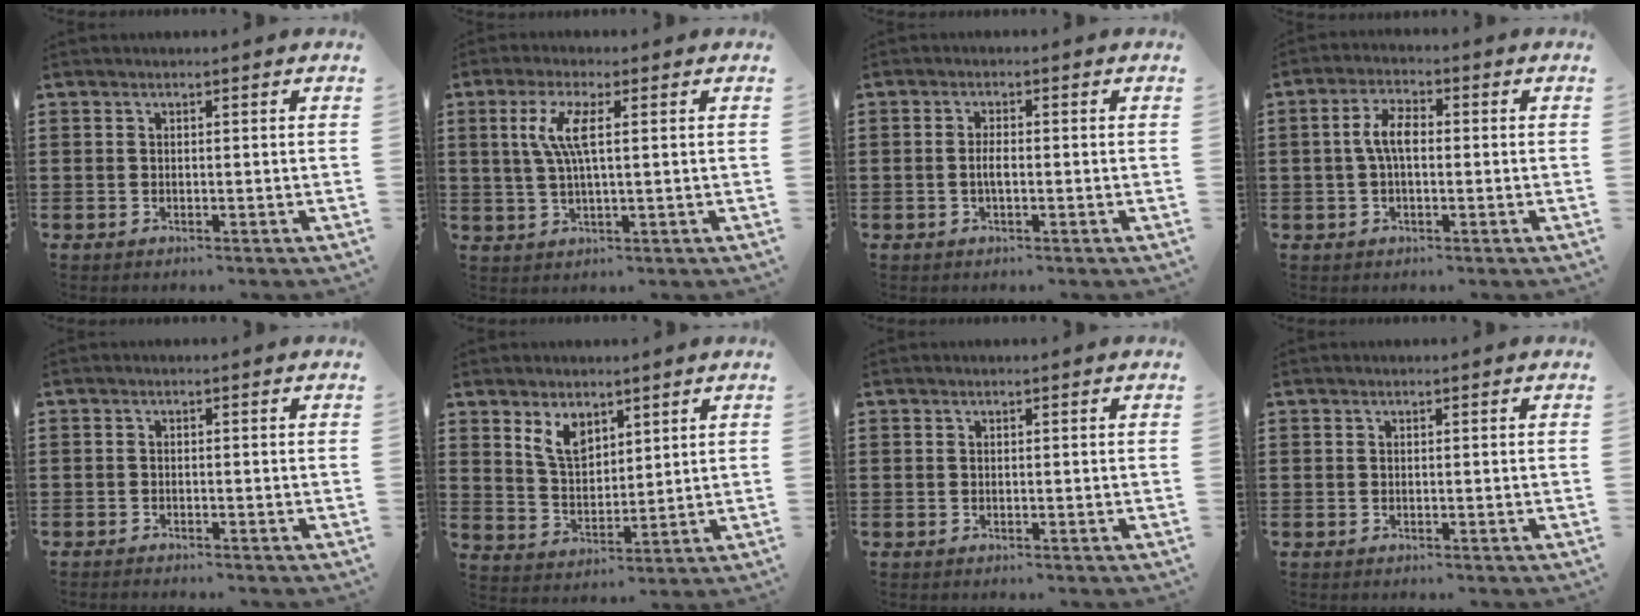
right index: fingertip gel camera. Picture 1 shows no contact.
{"total": 5.4, "force": [1.2, 0.9, 5.1], "torque": [-0.117, -0.004, 0.014]}
{"total": 2.0, "force": [-0.3, 0.7, 1.8], "torque": [-0.042, -0.001, -0.009]}
{"total": 5.0, "force": [0.0, 2.2, 4.5], "torque": [-0.100, 0.003, -0.007]}
{"total": 0.9, "force": [-0.9, 0.2, 0.0], "torque": [-0.001, 0.003, -0.019]}
{"total": 5.8, "force": [3.7, 3.2, 3.1], "torque": [-0.074, 0.003, 0.069]}
{"total": 0.0}
{"total": 0.0}